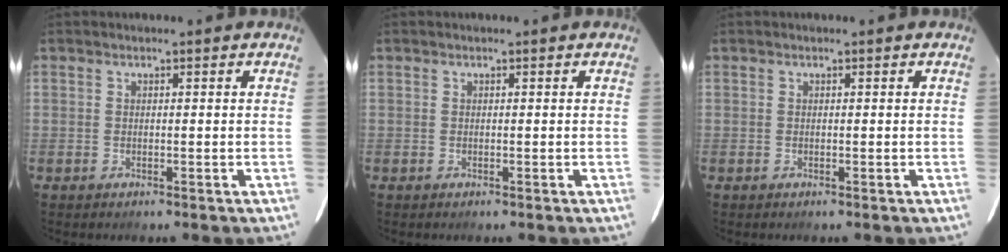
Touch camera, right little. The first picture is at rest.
{"total": 0.0}
{"total": 0.0}